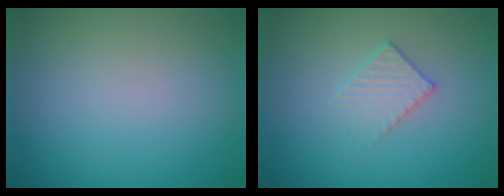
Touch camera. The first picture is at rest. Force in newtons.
{"total": 2.1, "press": 2.0, "slide": 0.3}